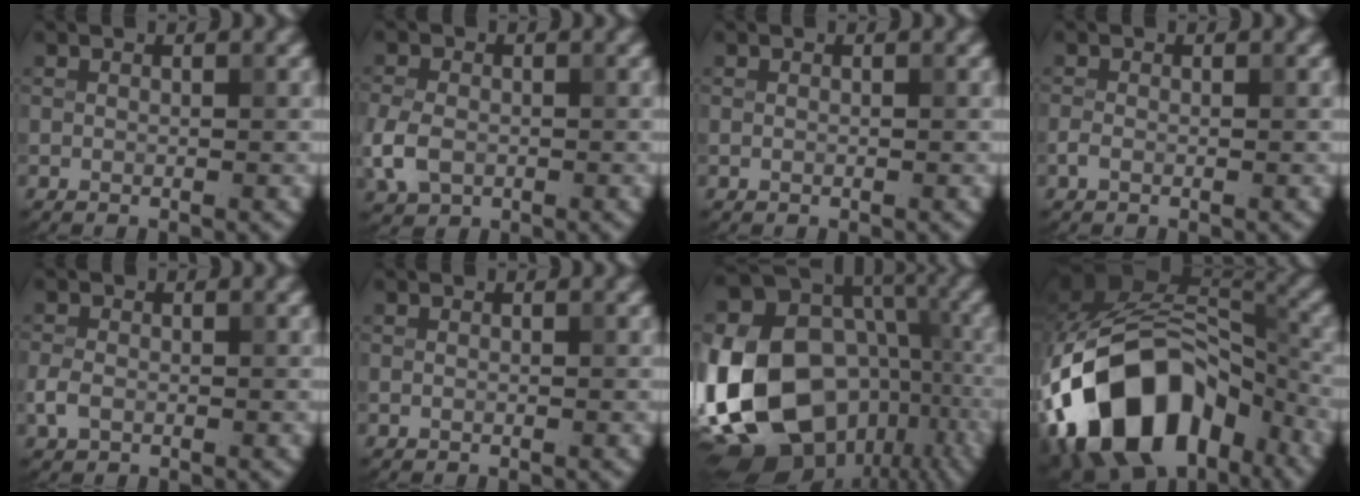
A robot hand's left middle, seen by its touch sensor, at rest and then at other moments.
{"total": 3.8, "force": [-1.0, 2.8, 2.3], "torque": [-0.059, -0.005, -0.024]}
{"total": 0.0}
{"total": 0.8, "force": [-0.4, 0.4, 0.6], "torque": [-0.014, -0.001, -0.012]}
{"total": 1.9, "force": [-0.6, 1.4, 1.1], "torque": [-0.024, 0.000, -0.017]}
{"total": 0.0}
{"total": 20.9, "force": [-4.6, 16.0, 12.6], "torque": [-0.263, -0.020, -0.048]}
{"total": 17.1, "force": [-7.8, 10.8, 10.7], "torque": [-0.188, 0.003, -0.140]}